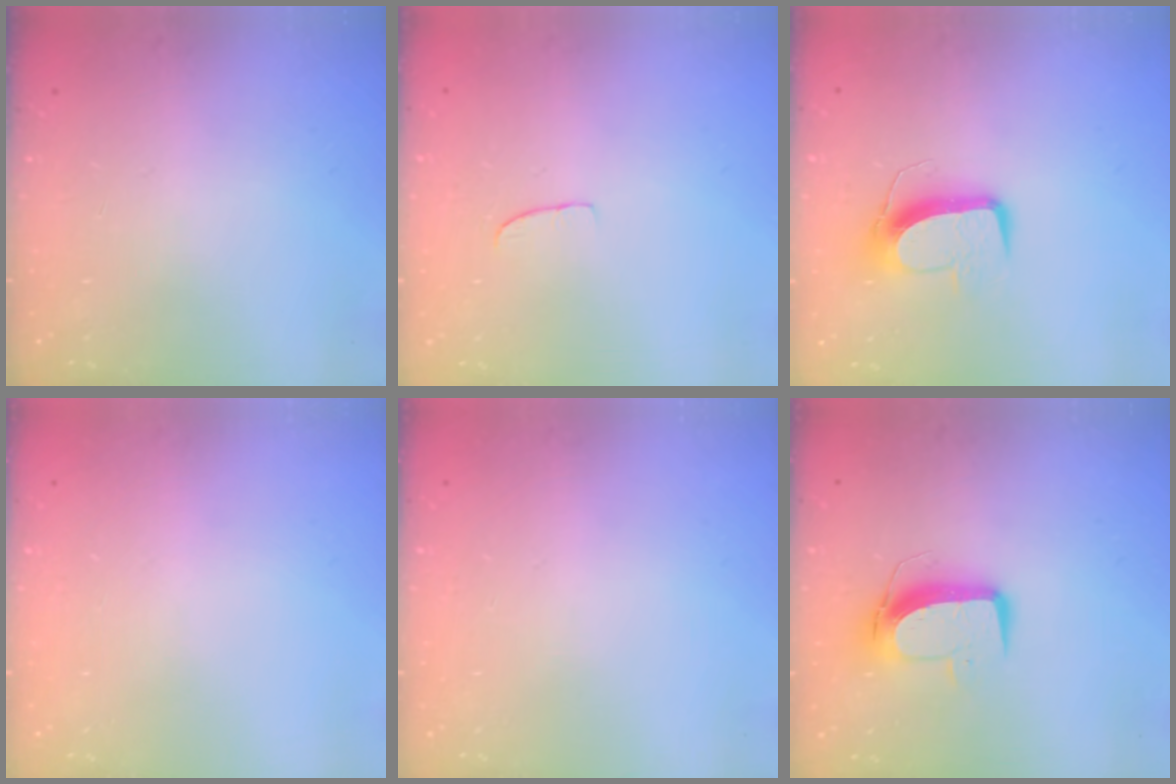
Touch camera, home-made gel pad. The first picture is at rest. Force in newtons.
{"total": 4.7, "press": 4.7, "slide": 0.3}
{"total": 10.5, "press": 10.5, "slide": 0.8}
{"total": 0.0}
{"total": 0.0}
{"total": 10.3, "press": 10.3, "slide": 0.8}